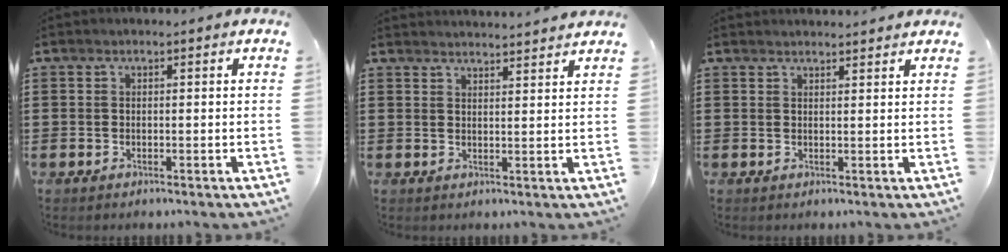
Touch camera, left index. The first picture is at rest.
{"total": 2.5, "force": [2.4, -0.4, -0.2], "torque": [-0.005, -0.010, 0.046]}
{"total": 1.6, "force": [1.5, 0.0, 0.1], "torque": [-0.005, 0.000, 0.030]}